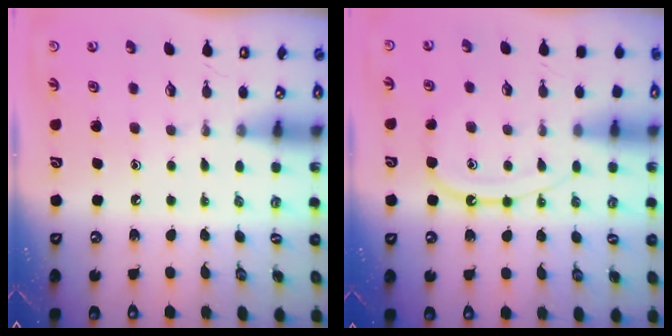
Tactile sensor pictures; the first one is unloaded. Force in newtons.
{"total": 10.7, "press": 10.7, "slide": 1.0}